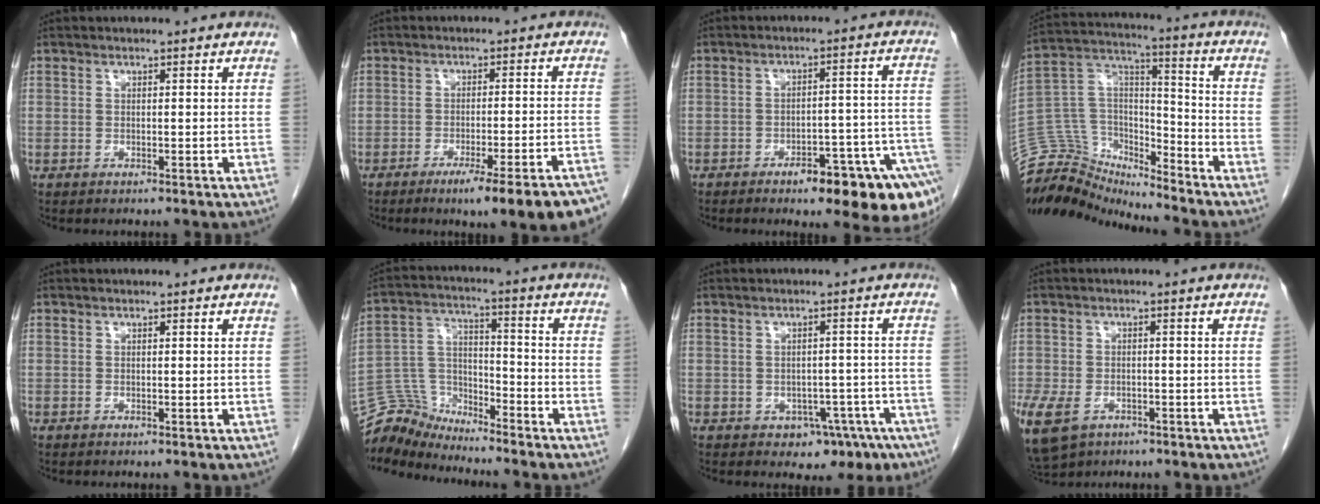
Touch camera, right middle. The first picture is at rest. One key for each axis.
{"total": 15.2, "fx": -11.6, "fy": 0.1, "fz": 9.8, "tx": -0.069, "ty": -0.001, "tz": -0.156}
{"total": 14.6, "fx": -9.3, "fy": 2.4, "fz": 11.1, "tx": -0.050, "ty": 0.033, "tz": -0.117}
{"total": 14.8, "fx": -14.5, "fy": 2.7, "fz": 0.7, "tx": -0.015, "ty": 0.072, "tz": -0.263}
{"total": 0.0}
{"total": 8.5, "fx": -8.3, "fy": 0.9, "fz": -1.0, "tx": 0.010, "ty": 0.029, "tz": -0.165}
{"total": 7.9, "fx": -5.1, "fy": 5.0, "fz": 3.5, "tx": -0.012, "ty": 0.015, "tz": -0.064}
{"total": 14.7, "fx": -7.4, "fy": 10.1, "fz": 7.6, "tx": -0.225, "ty": -0.018, "tz": -0.109}